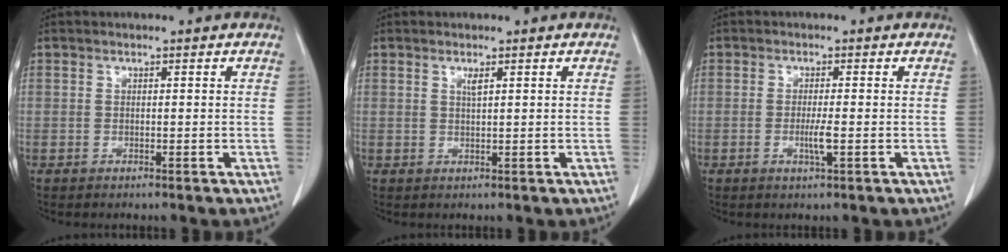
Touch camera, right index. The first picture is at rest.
{"total": 1.1, "force": [0.6, 0.0, 0.9], "torque": [-0.020, -0.003, 0.013]}
{"total": 2.5, "force": [-0.6, 0.0, 2.4], "torque": [-0.048, -0.005, -0.011]}